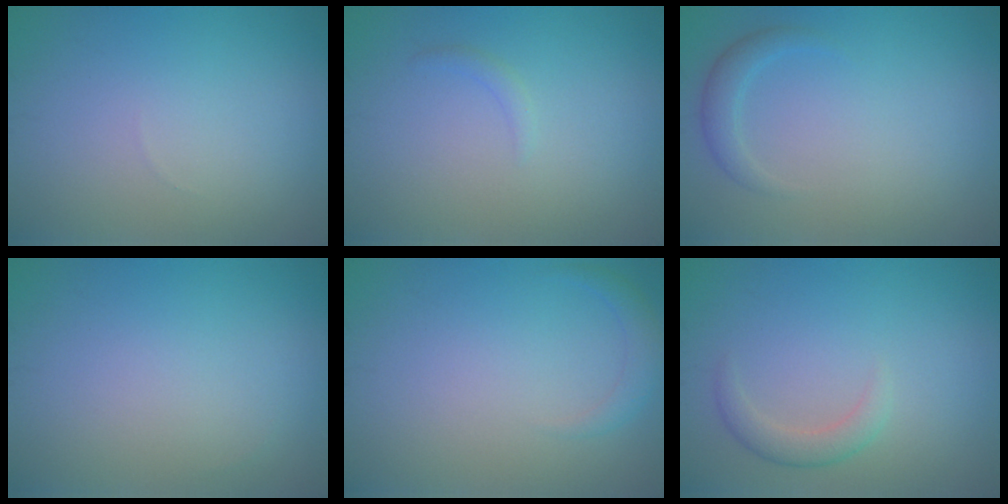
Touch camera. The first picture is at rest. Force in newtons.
{"total": 0.8, "press": 0.8, "slide": 0.1}
{"total": 1.6, "press": 1.6, "slide": 0.1}
{"total": 0.0}
{"total": 1.5, "press": 1.5, "slide": 0.1}
{"total": 2.0, "press": 2.0, "slide": 0.1}